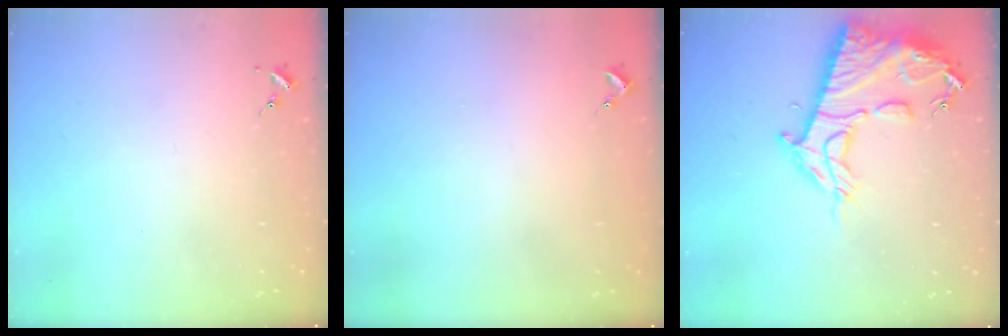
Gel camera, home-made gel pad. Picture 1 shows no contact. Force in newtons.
{"total": 0.9, "press": 0.9, "slide": 0.0}
{"total": 18.2, "press": 18.1, "slide": 1.7}